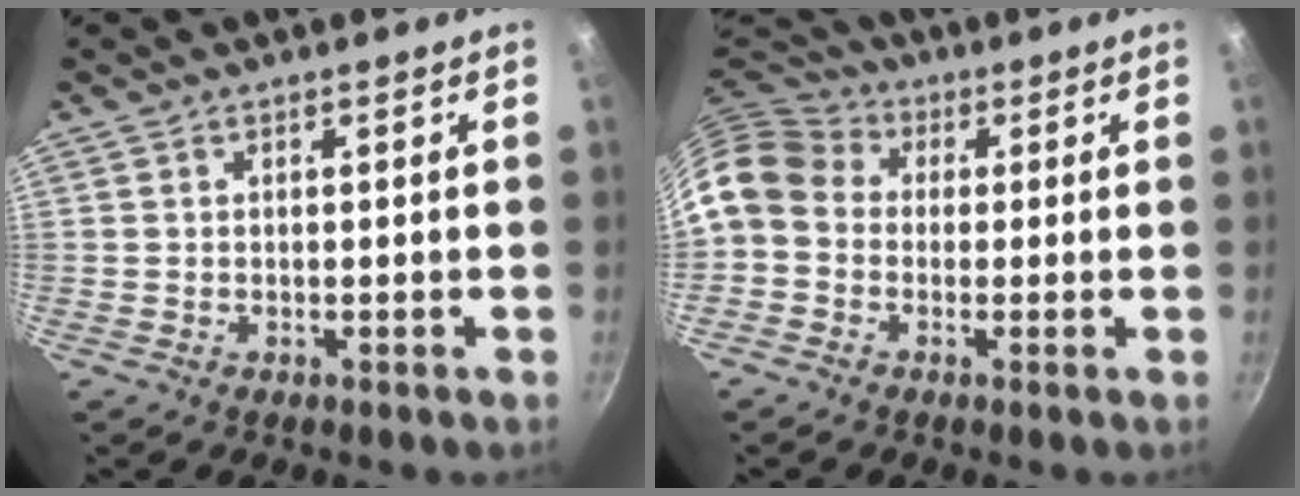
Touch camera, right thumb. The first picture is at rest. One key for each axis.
{"total": 11.2, "fx": 0.9, "fy": 9.2, "fz": 6.3, "tx": -0.109, "ty": 0.031, "tz": -0.005}